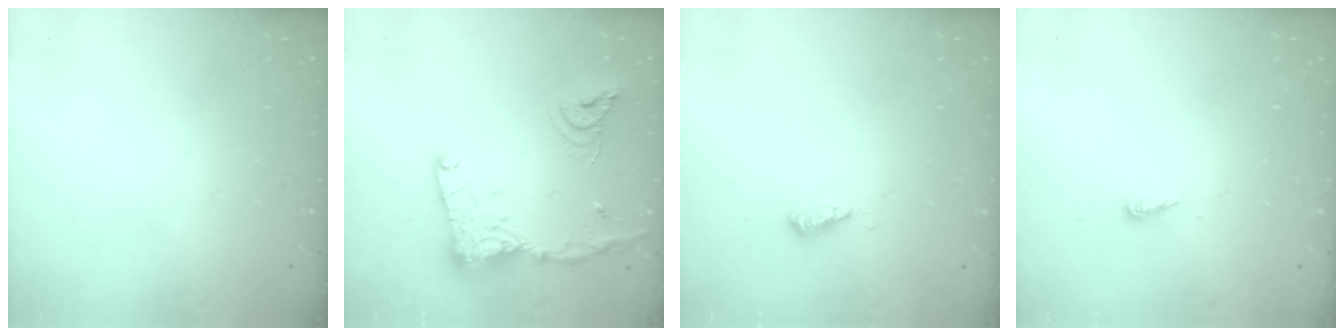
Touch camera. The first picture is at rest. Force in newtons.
{"total": 17.9, "press": 17.8, "slide": 1.6}
{"total": 3.1, "press": 3.0, "slide": 0.7}
{"total": 4.0, "press": 4.0, "slide": 0.5}